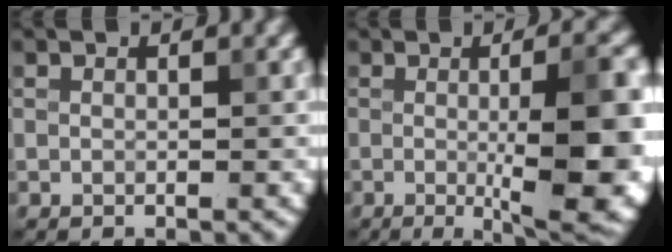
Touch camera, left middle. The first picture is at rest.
{"total": 11.6, "force": [-0.7, 3.1, 11.2], "torque": [-0.129, -0.011, -0.004]}